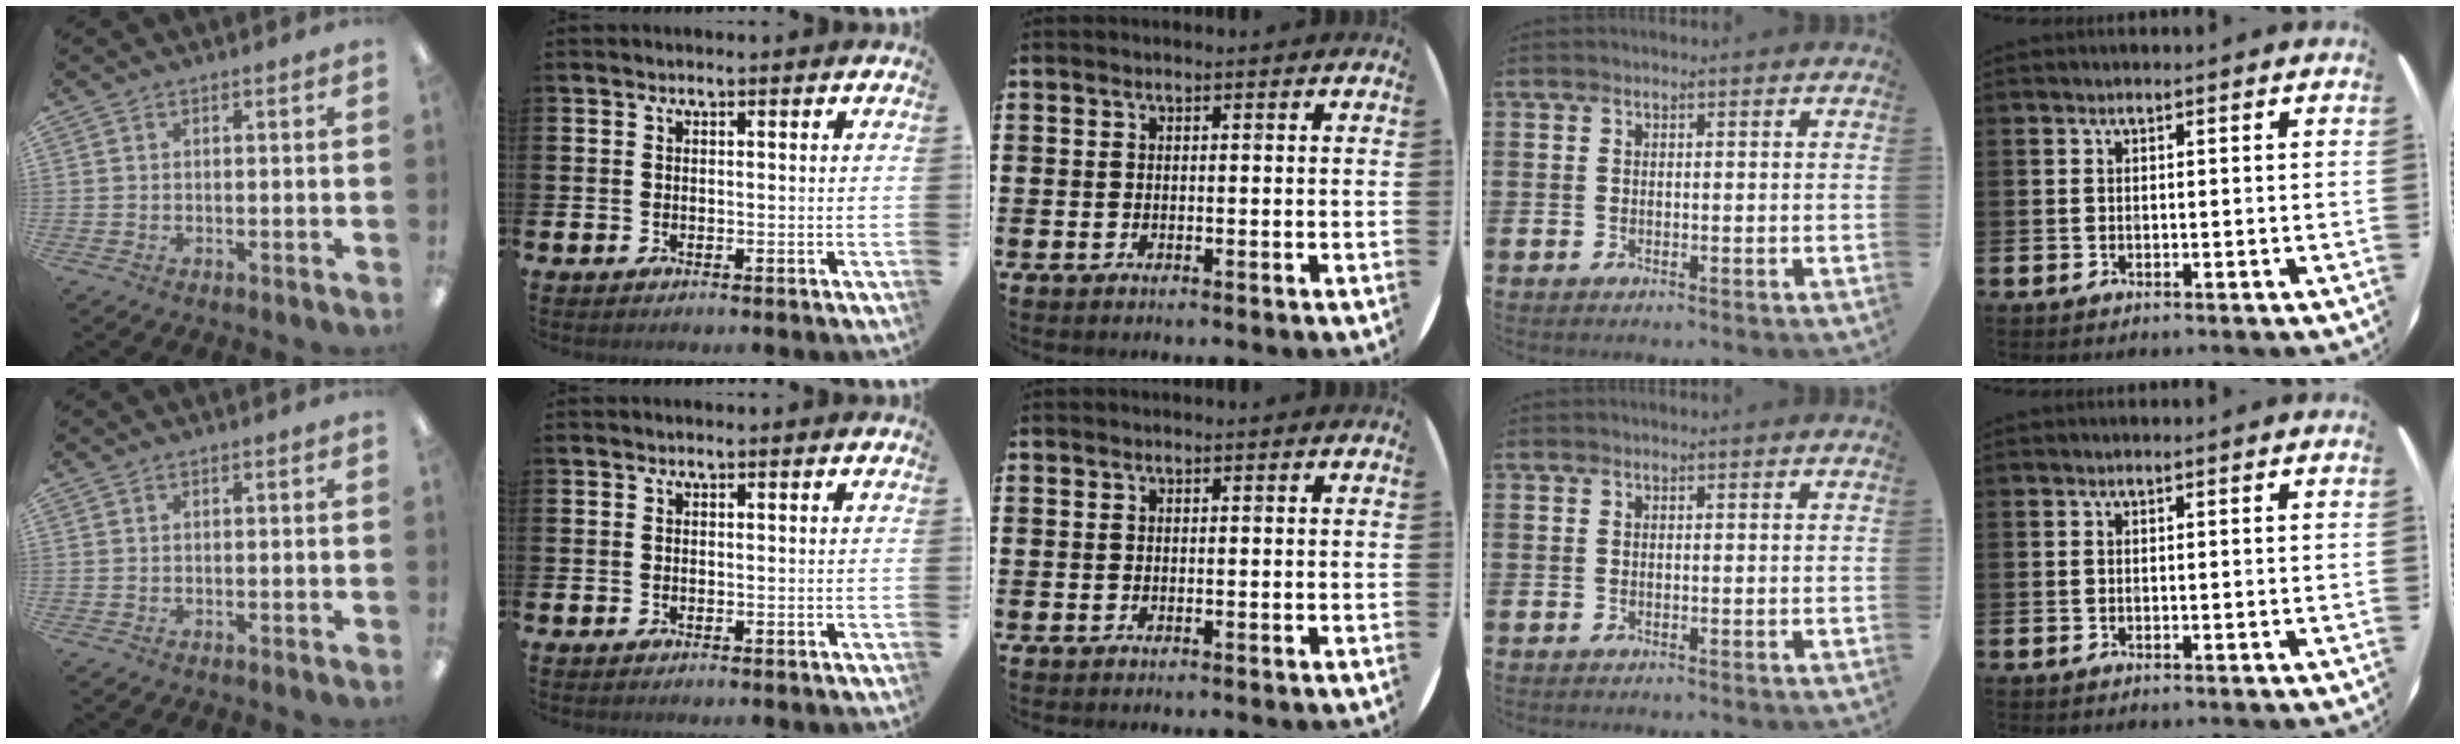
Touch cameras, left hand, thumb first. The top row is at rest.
{}